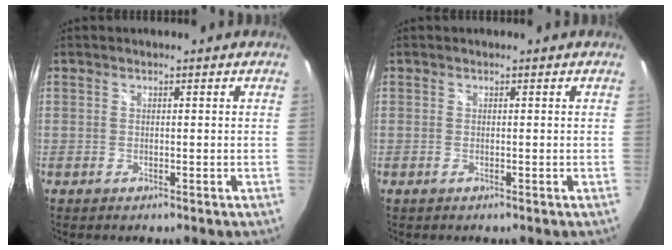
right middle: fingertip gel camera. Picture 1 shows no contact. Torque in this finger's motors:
{"motor_torque": [0.00, 0.00, 0.00, 0.00]}